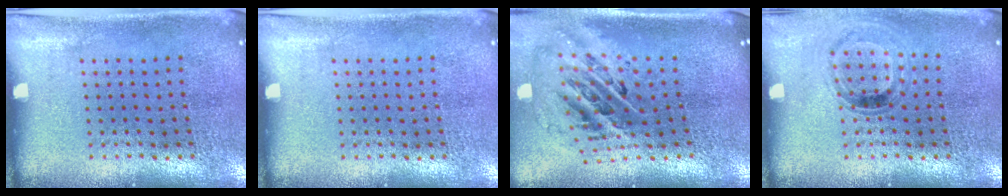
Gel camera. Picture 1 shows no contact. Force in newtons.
{"total": 0.0}
{"total": 2.8, "press": 1.9, "slide": 2.1}
{"total": 0.9, "press": 0.9, "slide": 0.3}